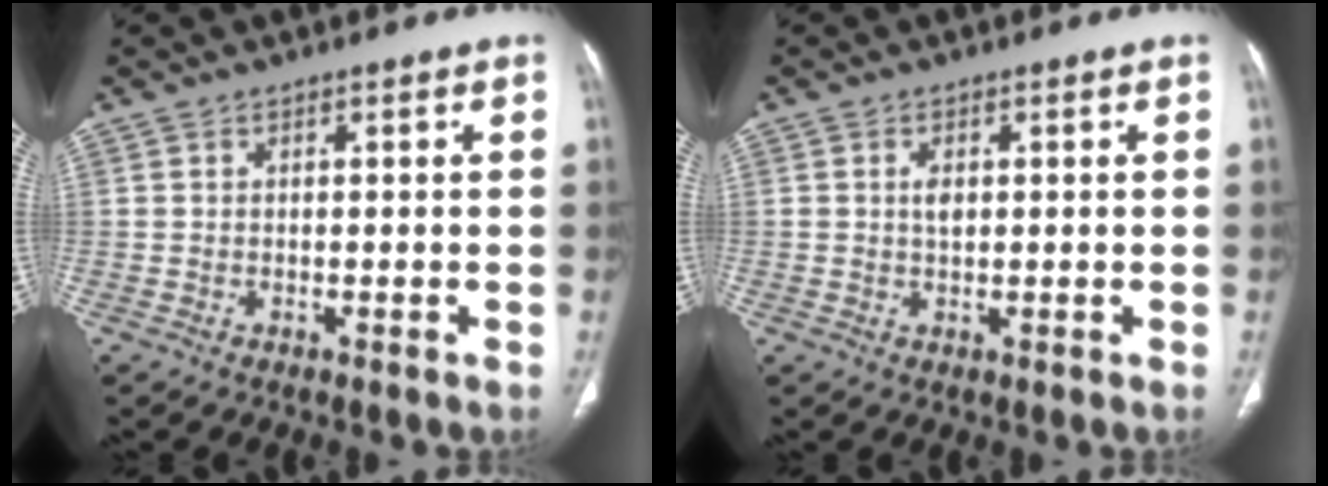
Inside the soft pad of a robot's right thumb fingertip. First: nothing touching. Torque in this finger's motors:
{"motor_torque": [0.82, 0.74, 0.50, -0.06, -0.03]}